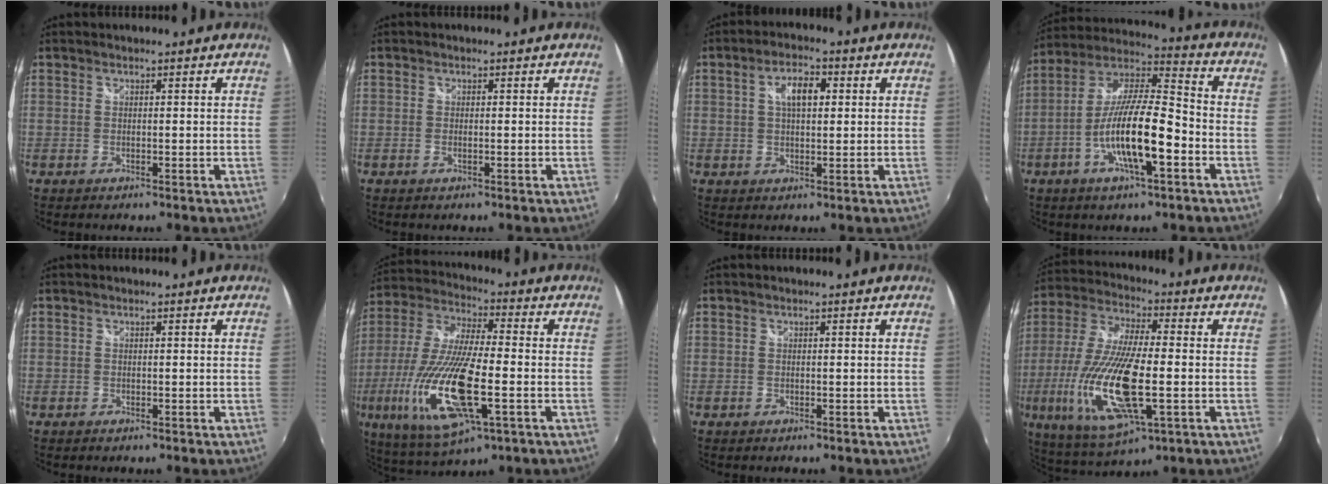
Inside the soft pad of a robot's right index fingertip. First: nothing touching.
{"total": 0.7, "force": [-0.2, 0.1, 0.7], "torque": [-0.015, 0.000, -0.006]}
{"total": 5.7, "force": [1.4, 2.7, 4.8], "torque": [-0.084, 0.014, 0.024]}
{"total": 15.6, "force": [-5.6, 3.5, 14.1], "torque": [-0.273, -0.006, -0.107]}
{"total": 0.0}
{"total": 21.8, "force": [-6.1, 6.2, 20.0], "torque": [-0.413, -0.037, -0.111]}
{"total": 0.0}
{"total": 21.2, "force": [-4.9, 6.4, 19.6], "torque": [-0.409, -0.031, -0.087]}